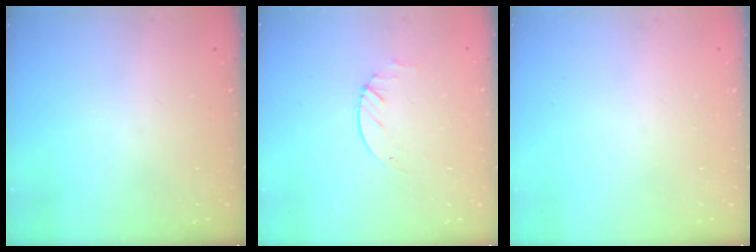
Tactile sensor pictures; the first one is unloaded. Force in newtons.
{"total": 2.0, "press": 2.0, "slide": 0.2}
{"total": 0.0}